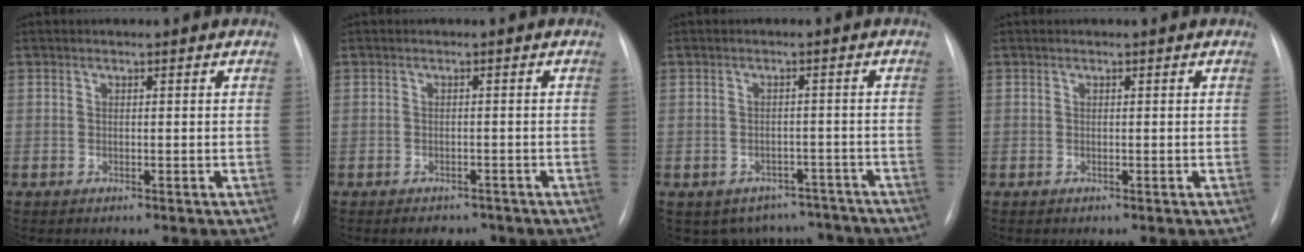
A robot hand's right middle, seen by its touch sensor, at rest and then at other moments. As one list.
[{"total": 2.7, "force": [-2.2, 1.4, 0.7], "torque": [-0.007, 0.001, -0.023]}, {"total": 8.2, "force": [-6.8, 4.5, 0.3], "torque": [0.012, 0.026, -0.076]}, {"total": 0.0}]